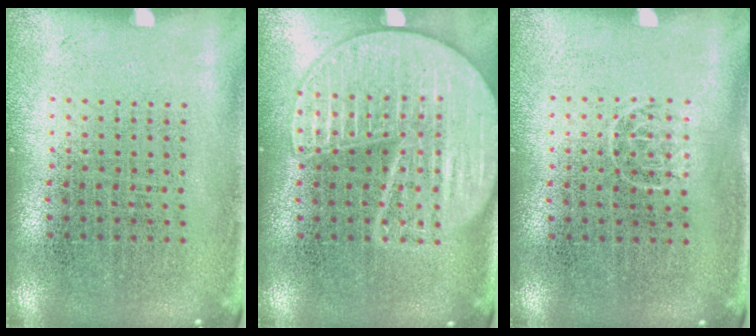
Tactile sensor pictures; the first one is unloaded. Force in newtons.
{"total": 2.7, "press": 2.7, "slide": 0.2}
{"total": 0.6, "press": 0.4, "slide": 0.4}